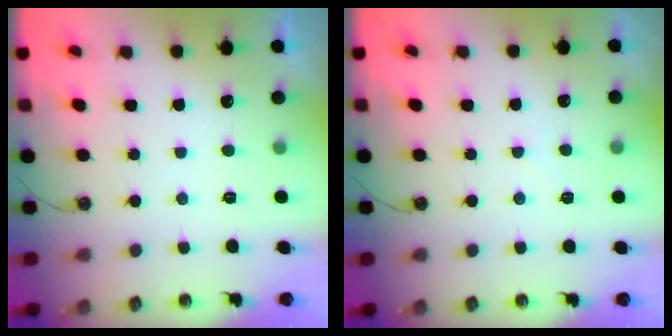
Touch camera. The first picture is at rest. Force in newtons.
{"total": 3.6, "press": 3.5, "slide": 0.6}